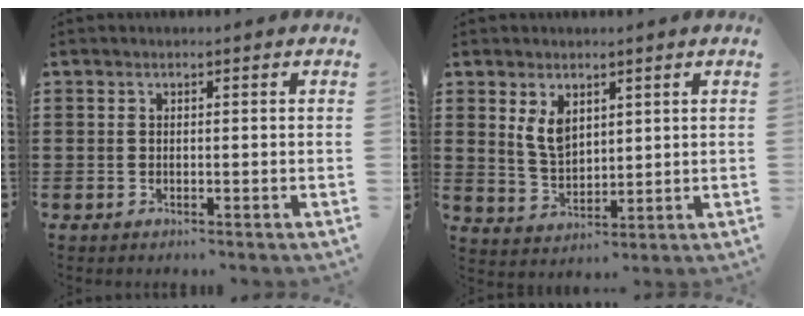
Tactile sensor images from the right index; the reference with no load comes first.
{"total": 4.9, "force": [2.4, 2.9, 3.1], "torque": [-0.070, 0.007, 0.044]}